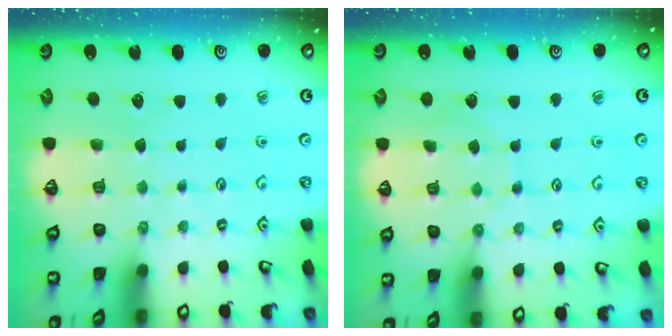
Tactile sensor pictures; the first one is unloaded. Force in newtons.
{"total": 5.0, "press": 5.0, "slide": 0.4}